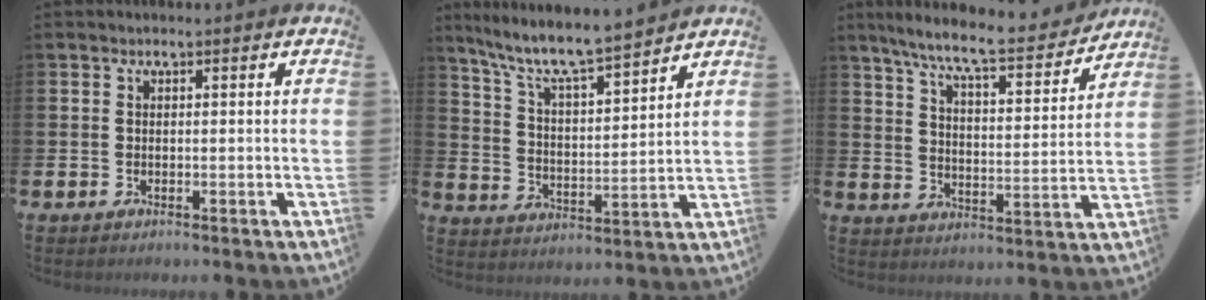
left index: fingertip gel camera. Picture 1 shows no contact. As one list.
[{"total": 8.5, "force": [7.8, 0.6, 3.2], "torque": [-0.096, -0.053, 0.135]}, {"total": 8.7, "force": [7.8, 0.9, 3.7], "torque": [-0.095, -0.050, 0.131]}]